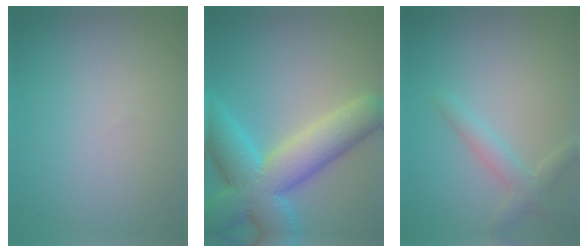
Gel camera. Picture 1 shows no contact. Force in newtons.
{"total": 11.0, "press": 11.0, "slide": 0.7}
{"total": 2.3, "press": 2.3, "slide": 0.0}